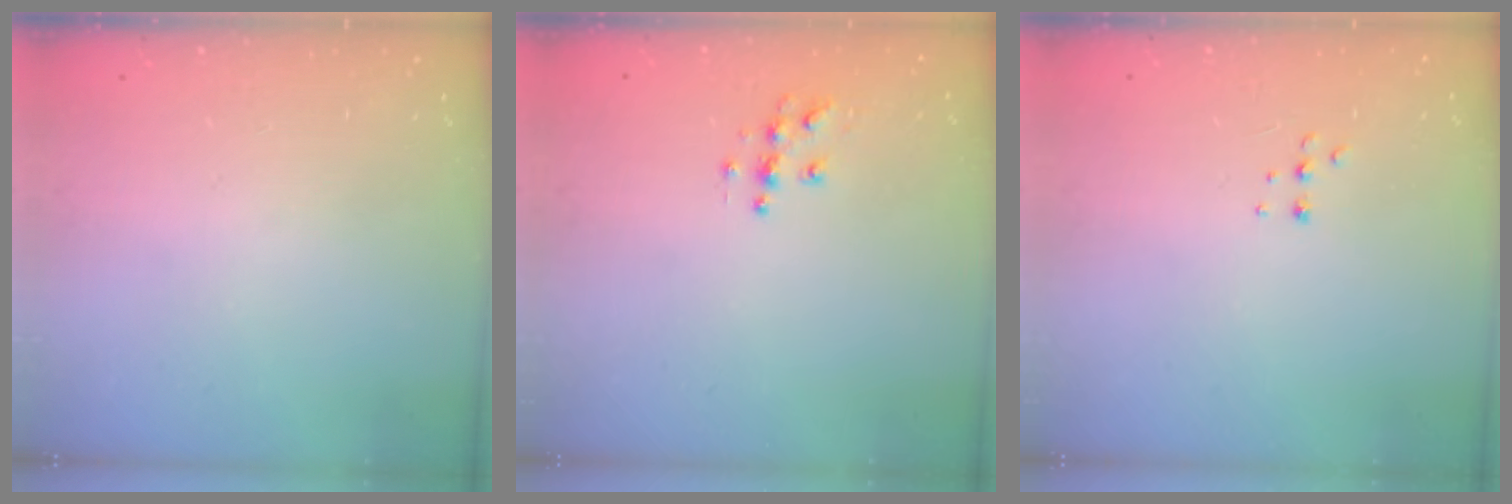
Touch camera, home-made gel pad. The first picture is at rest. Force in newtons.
{"total": 5.7, "press": 5.7, "slide": 0.4}
{"total": 3.4, "press": 3.3, "slide": 0.6}